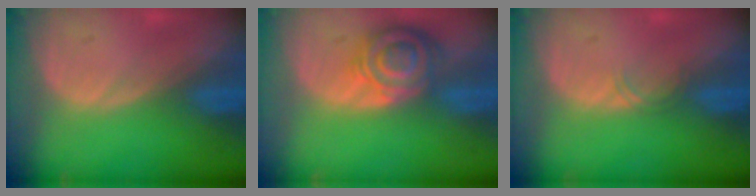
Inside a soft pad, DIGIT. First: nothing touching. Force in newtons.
{"total": 8.2, "press": 7.2, "slide": 4.0}
{"total": 1.1, "press": 1.1, "slide": 0.1}